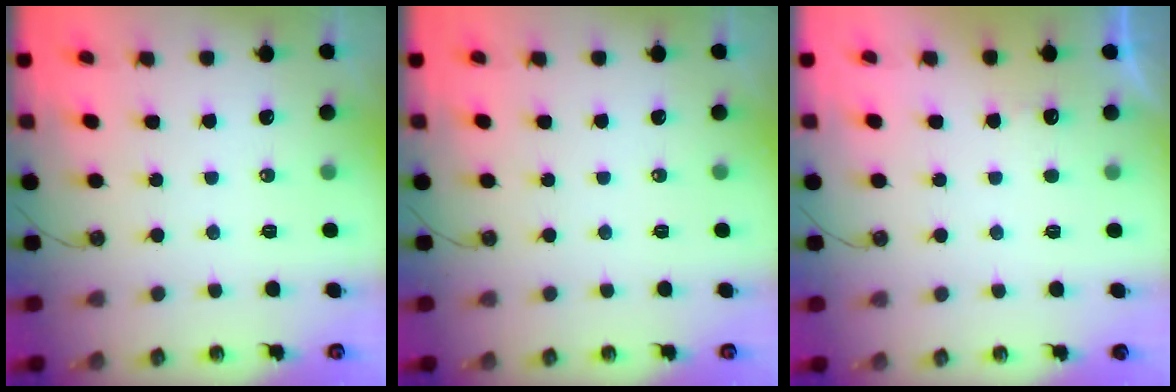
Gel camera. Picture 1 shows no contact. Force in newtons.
{"total": 0.0}
{"total": 1.2, "press": 1.0, "slide": 0.7}